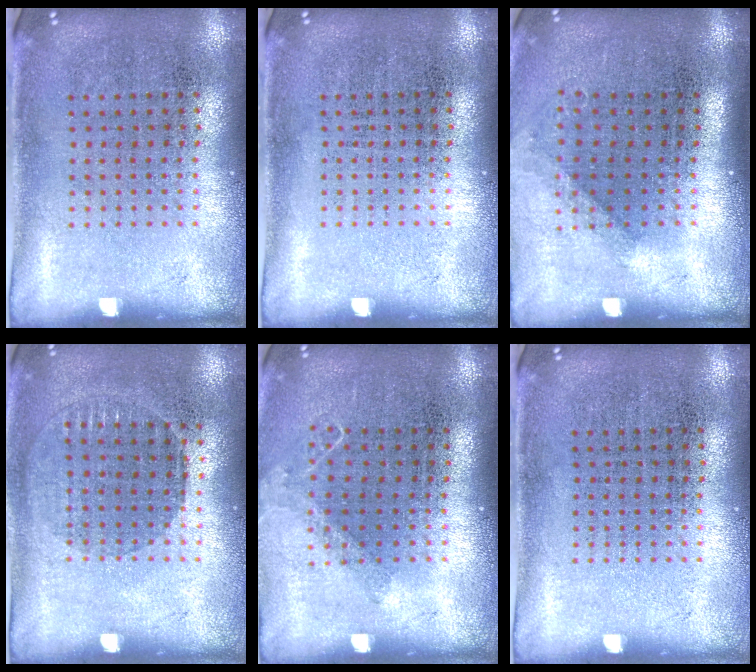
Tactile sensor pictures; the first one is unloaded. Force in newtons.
{"total": 0.0}
{"total": 1.2, "press": 0.9, "slide": 0.7}
{"total": 0.9, "press": 0.9, "slide": 0.3}
{"total": 0.9, "press": 0.9, "slide": 0.1}
{"total": 0.0}